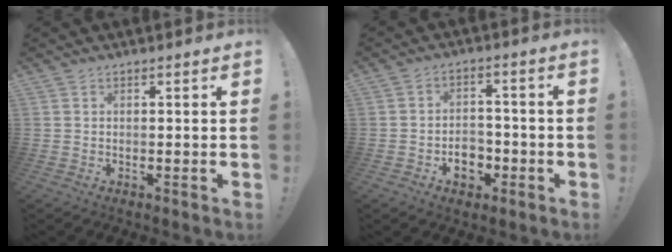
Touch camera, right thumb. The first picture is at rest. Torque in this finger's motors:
{"motor_torque": [1.18, 1.02, 0.63, -0.63, 0.00]}